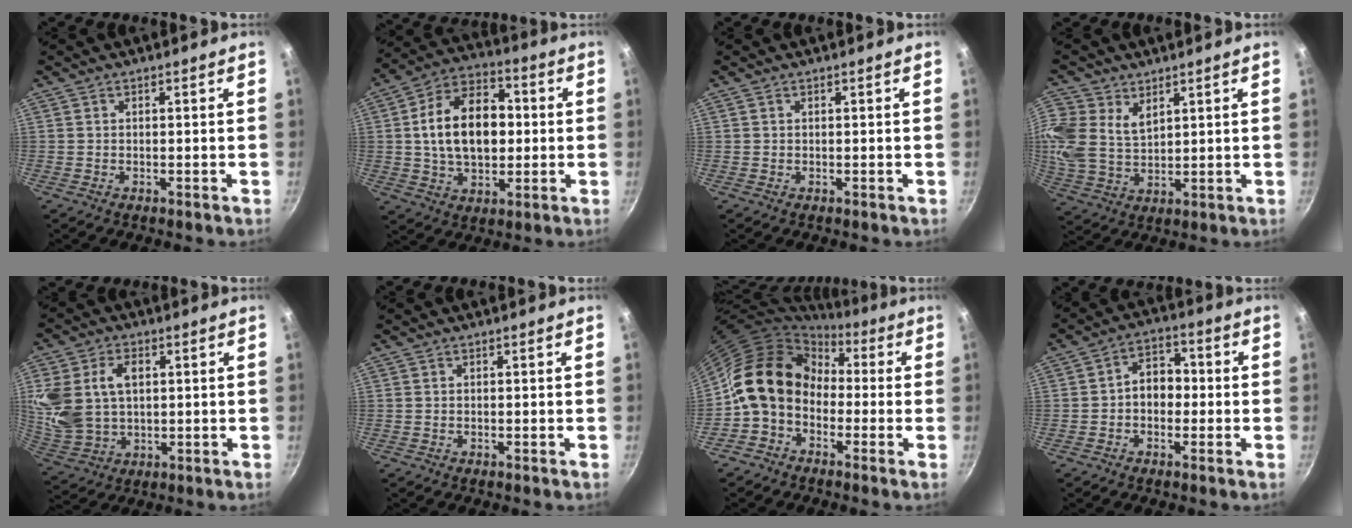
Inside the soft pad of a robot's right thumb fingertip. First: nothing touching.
{"total": 17.3, "force": [1.1, 11.4, 13.0], "torque": [-0.184, 0.022, 0.009]}
{"total": 0.0}
{"total": 13.1, "force": [5.5, 9.3, 7.3], "torque": [-0.177, 0.000, 0.119]}
{"total": 15.3, "force": [3.2, 10.9, 10.3], "torque": [-0.209, -0.010, 0.070]}
{"total": 0.0}
{"total": 13.1, "force": [-0.5, 10.7, 7.6], "torque": [-0.095, 0.041, -0.030]}
{"total": 6.8, "force": [-0.6, 5.1, 4.4], "torque": [-0.027, 0.024, -0.021]}